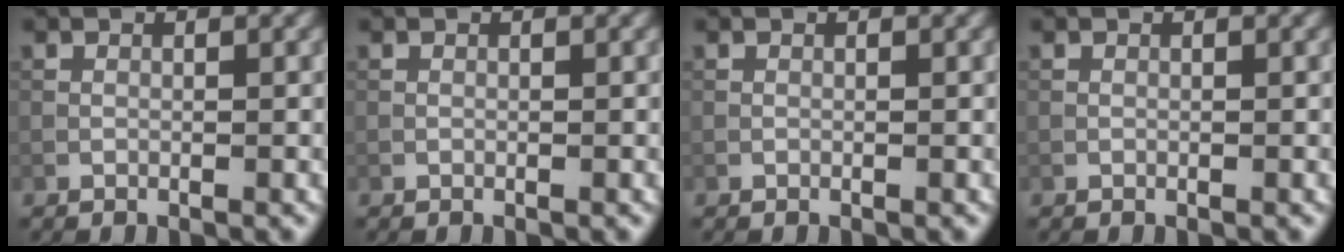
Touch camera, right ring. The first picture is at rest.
{"total": 0.0}
{"total": 0.0}
{"total": 0.0}